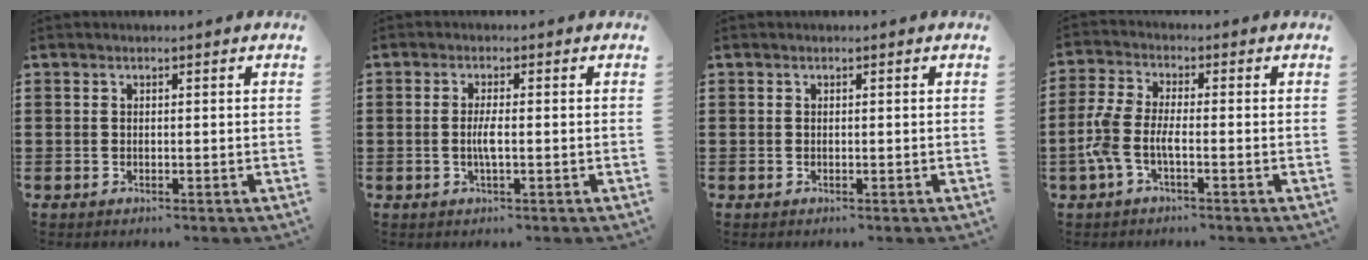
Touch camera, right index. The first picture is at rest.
{"total": 3.0, "force": [-0.5, 0.6, 2.9], "torque": [-0.068, -0.007, -0.014]}
{"total": 0.0}
{"total": 5.0, "force": [-2.0, 1.8, 4.3], "torque": [-0.116, -0.010, -0.048]}